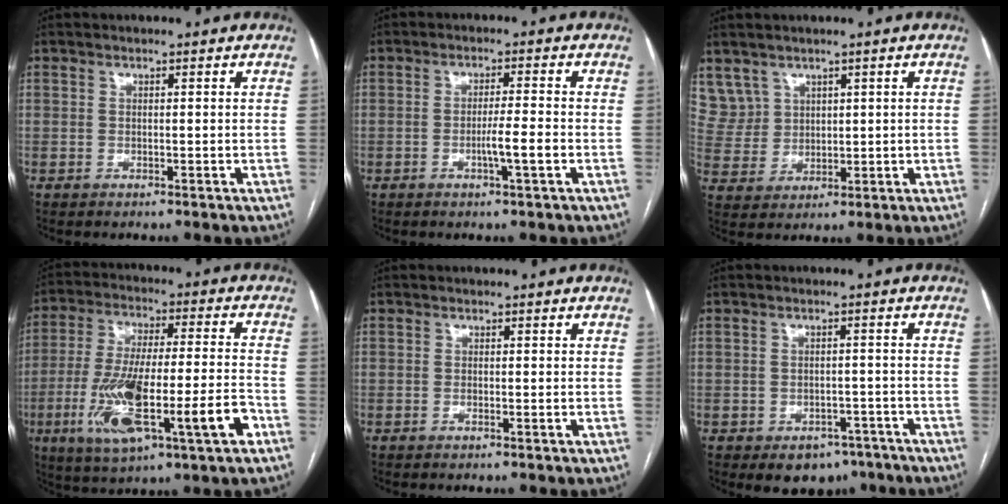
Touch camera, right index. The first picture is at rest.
{"total": 4.1, "force": [-1.4, -0.3, 3.9], "torque": [-0.064, -0.003, -0.024]}
{"total": 6.1, "force": [3.8, 4.8, 0.2], "torque": [-0.007, 0.015, 0.092]}
{"total": 18.6, "force": [-6.6, 2.8, 17.2], "torque": [-0.311, -0.007, -0.105]}
{"total": 0.8, "force": [-0.3, 0.1, 0.7], "torque": [-0.012, -0.001, -0.003]}
{"total": 6.3, "force": [-4.2, 4.2, 2.2], "torque": [-0.016, 0.014, -0.049]}